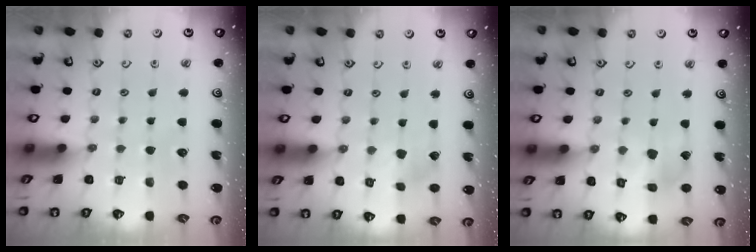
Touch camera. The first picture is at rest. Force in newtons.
{"total": 2.9, "press": 2.8, "slide": 0.8}
{"total": 8.9, "press": 8.9, "slide": 1.0}